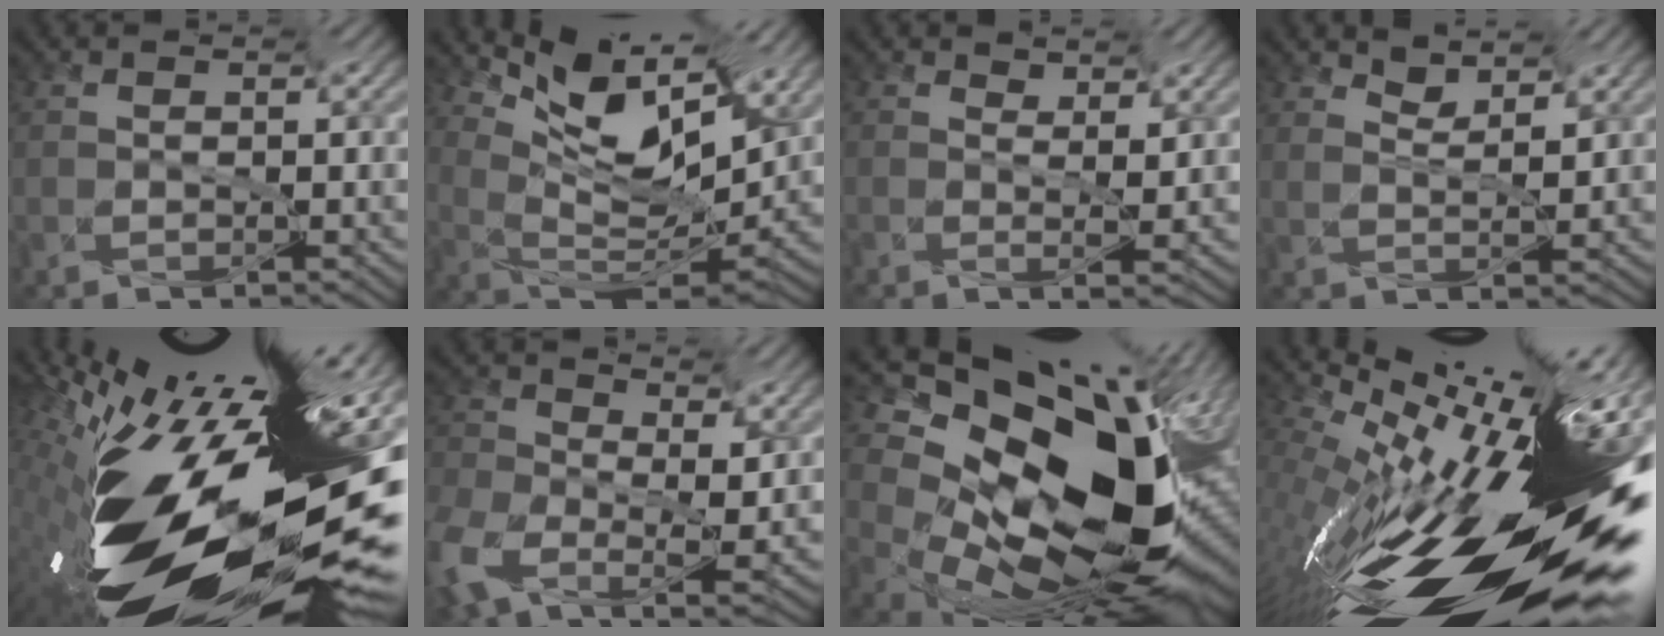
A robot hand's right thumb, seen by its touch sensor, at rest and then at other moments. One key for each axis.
{"total": 9.1, "fx": 5.0, "fy": 3.0, "fz": 6.9, "tx": -0.127, "ty": 0.009, "tz": 0.103}
{"total": 1.9, "fx": 1.4, "fy": 0.4, "fz": 1.2, "tx": -0.027, "ty": -0.004, "tz": 0.014}
{"total": 2.9, "fx": 2.8, "fy": -0.5, "fz": 0.5, "tx": -0.009, "ty": -0.006, "tz": 0.048}
{"total": 16.1, "fx": -5.4, "fy": 4.7, "fz": 14.4, "tx": -0.220, "ty": -0.026, "tz": -0.101}
{"total": 10.2, "fx": -0.8, "fy": 7.3, "fz": 7.0, "tx": -0.189, "ty": -0.018, "tz": 0.001}
{"total": 16.3, "fx": 1.7, "fy": 10.2, "fz": 12.6, "tx": -0.247, "ty": -0.013, "tz": 0.049}
{"total": 16.1, "fx": -4.6, "fy": 2.5, "fz": 15.2, "tx": -0.182, "ty": -0.013, "tz": -0.079}